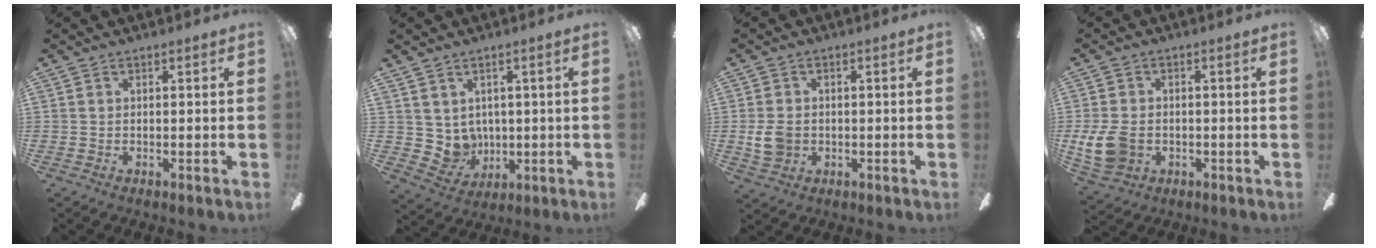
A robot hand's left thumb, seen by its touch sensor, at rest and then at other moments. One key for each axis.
{"total": 5.9, "fx": 3.2, "fy": 4.9, "fz": 0.5, "tx": -0.026, "ty": -0.028, "tz": 0.067}
{"total": 5.4, "fx": -0.7, "fy": 4.4, "fz": 3.1, "tx": -0.059, "ty": 0.005, "tz": -0.012}
{"total": 9.3, "fx": -1.6, "fy": 7.1, "fz": 5.7, "tx": -0.124, "ty": 0.010, "tz": -0.024}